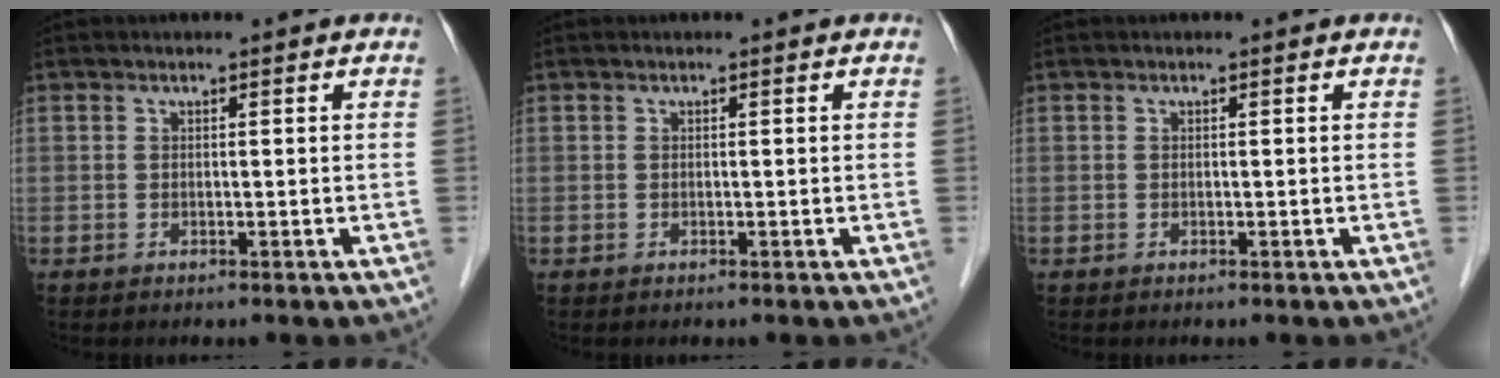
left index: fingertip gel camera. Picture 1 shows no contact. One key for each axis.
{"total": 0.0}
{"total": 0.0}